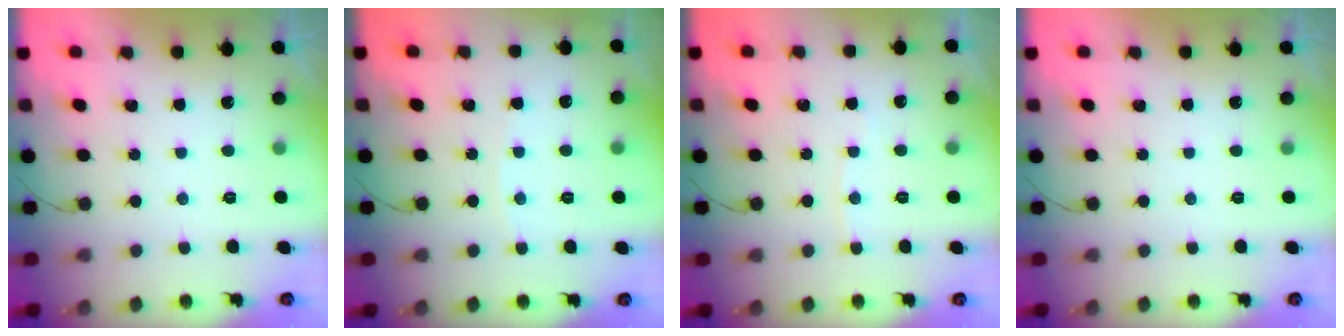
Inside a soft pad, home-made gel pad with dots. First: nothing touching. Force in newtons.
{"total": 2.3, "press": 2.3, "slide": 0.3}
{"total": 2.2, "press": 2.2, "slide": 0.2}
{"total": 0.0}